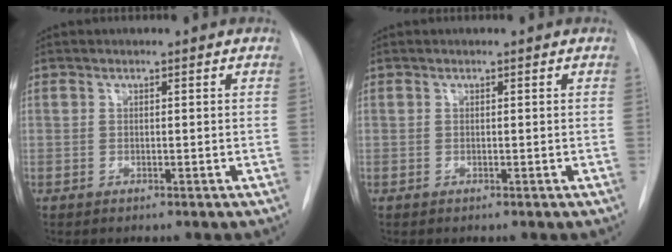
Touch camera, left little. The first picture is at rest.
{"total": 0.0}